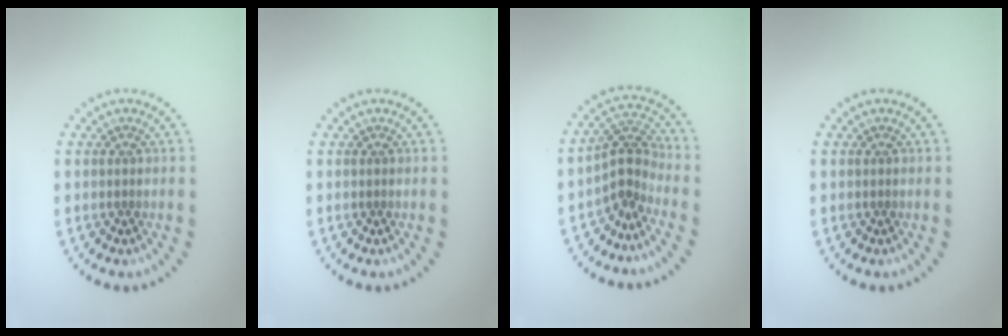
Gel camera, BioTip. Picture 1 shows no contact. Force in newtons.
{"total": 0.0}
{"total": 3.0, "press": 2.1, "slide": 2.1}
{"total": 0.0}